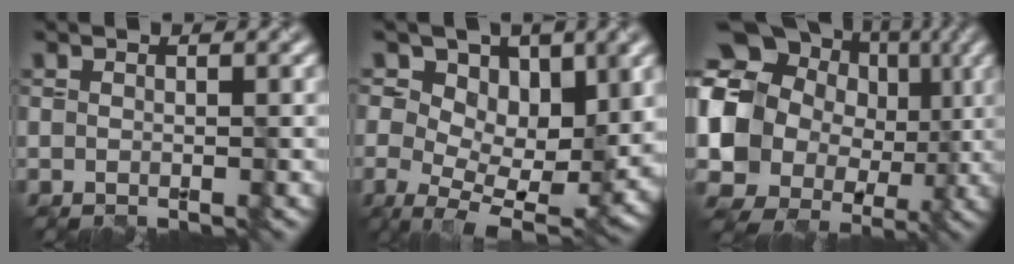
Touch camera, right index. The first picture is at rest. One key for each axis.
{"total": 9.4, "fx": 1.5, "fy": 5.3, "fz": 7.6, "tx": -0.111, "ty": -0.008, "tz": 0.019}
{"total": 13.6, "fx": 2.2, "fy": 11.5, "fz": 6.8, "tx": -0.145, "ty": -0.001, "tz": 0.024}